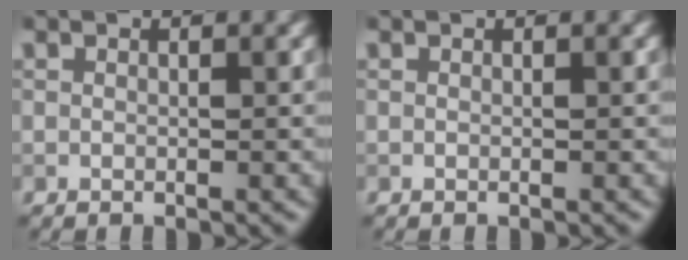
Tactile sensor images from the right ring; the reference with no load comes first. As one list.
[{"total": 0.0}]